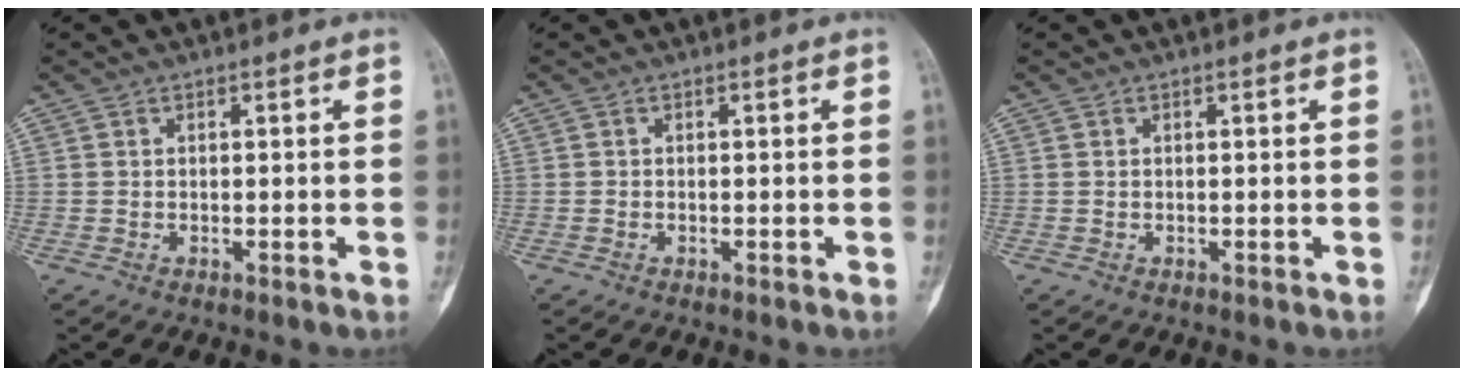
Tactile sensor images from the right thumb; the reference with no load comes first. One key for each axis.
{"total": 0.0}
{"total": 0.0}